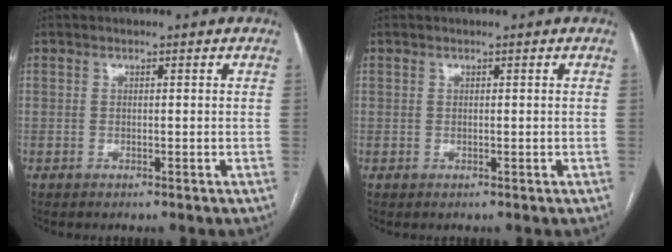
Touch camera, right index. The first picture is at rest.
{"total": 0.0}